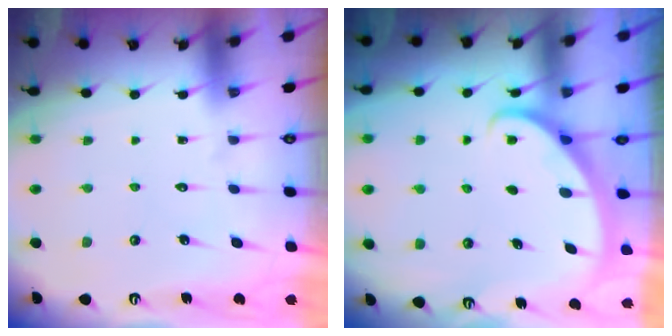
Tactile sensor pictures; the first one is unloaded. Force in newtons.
{"total": 2.6, "press": 2.6, "slide": 0.1}